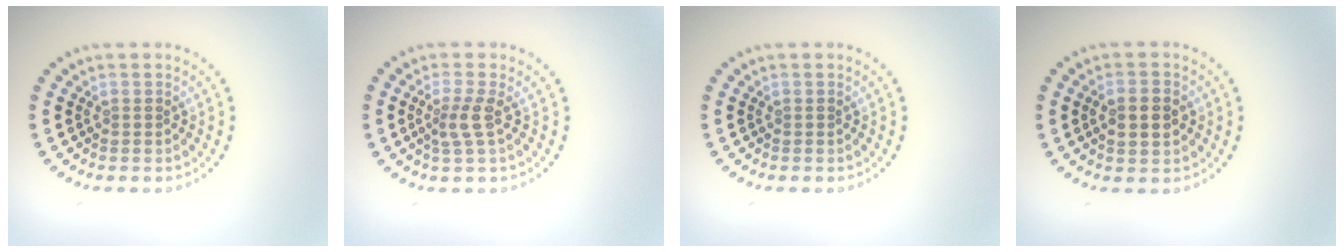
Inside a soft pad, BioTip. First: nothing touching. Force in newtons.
{"total": 2.1, "press": 1.6, "slide": 1.3}
{"total": 0.0}
{"total": 2.9, "press": 2.9, "slide": 0.1}